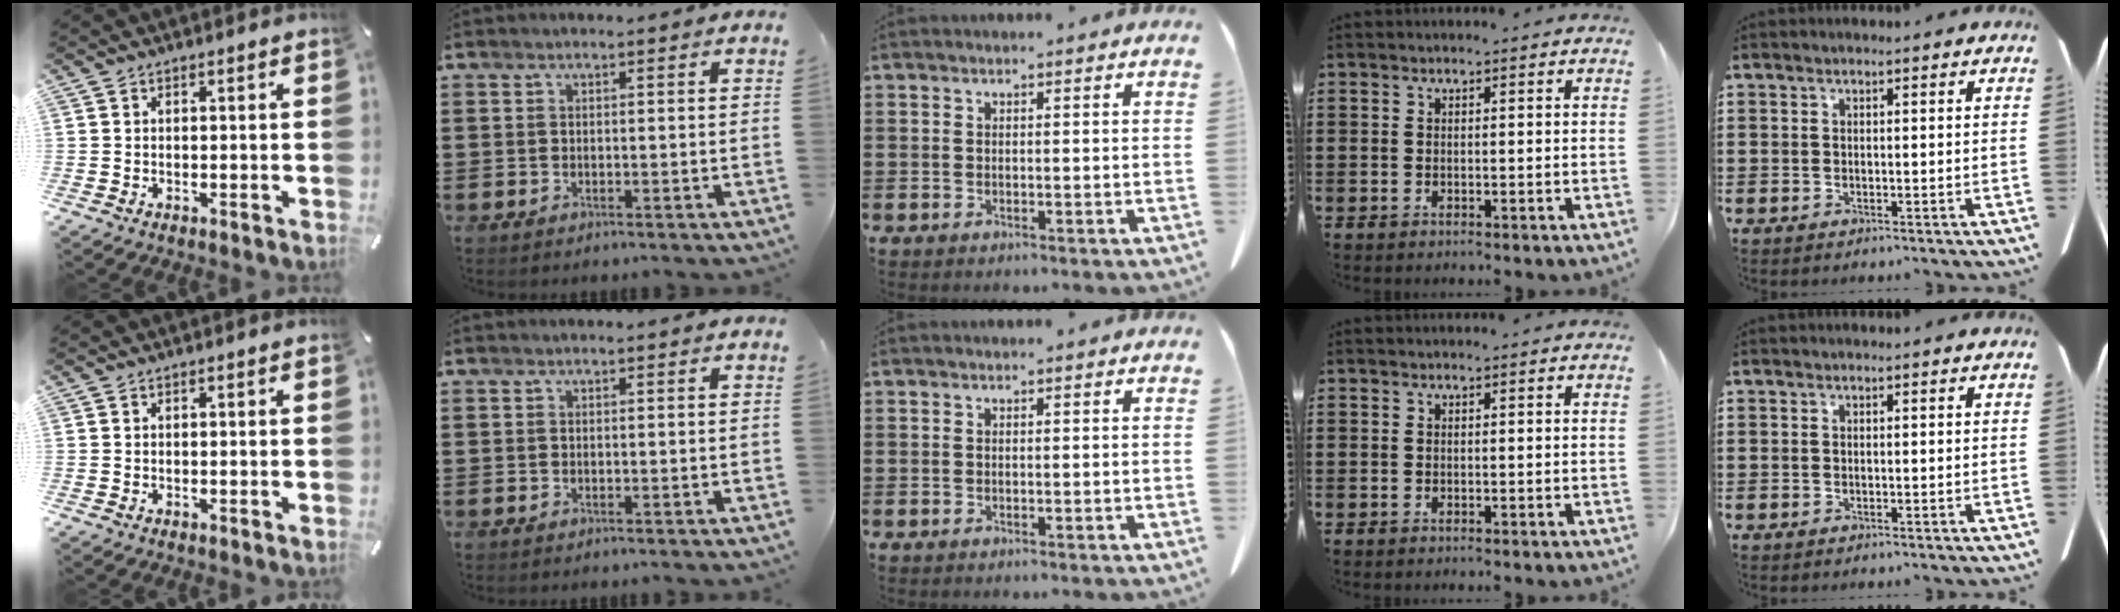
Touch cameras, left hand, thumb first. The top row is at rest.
{}